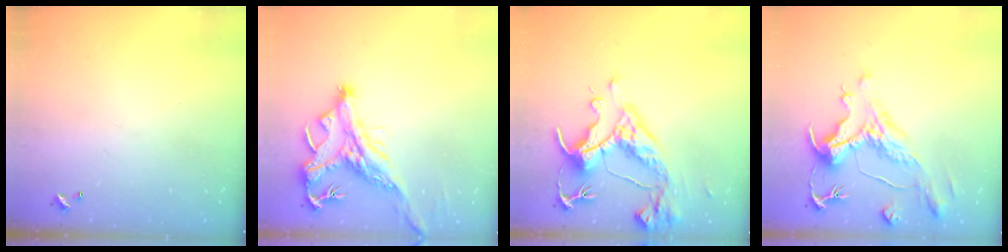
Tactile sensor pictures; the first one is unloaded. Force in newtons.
{"total": 2.9, "press": 2.5, "slide": 1.4}
{"total": 9.1, "press": 9.0, "slide": 1.6}
{"total": 1.6, "press": 0.6, "slide": 1.5}